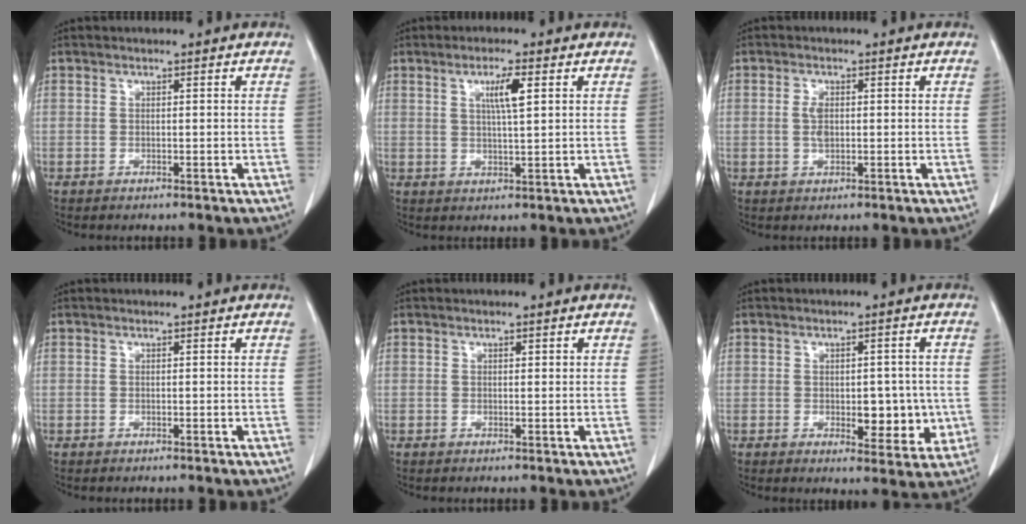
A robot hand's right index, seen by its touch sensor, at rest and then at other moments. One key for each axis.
{"total": 4.4, "fx": 1.6, "fy": 0.2, "fz": 4.1, "tx": -0.072, "ty": -0.001, "tz": 0.027}
{"total": 2.4, "fx": 0.1, "fy": 1.2, "fz": 2.1, "tx": -0.043, "ty": 0.002, "tz": 0.002}
{"total": 0.0}
{"total": 0.5, "fx": 0.3, "fy": 0.2, "fz": 0.4, "tx": -0.007, "ty": -0.001, "tz": 0.004}
{"total": 6.6, "fx": -0.8, "fy": 3.5, "fz": 5.6, "tx": -0.056, "ty": -0.001, "tz": -0.001}